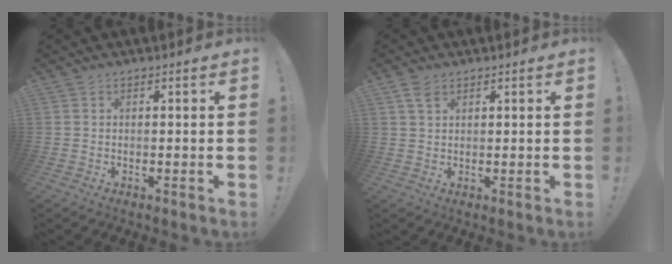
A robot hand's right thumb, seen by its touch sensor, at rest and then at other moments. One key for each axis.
{"total": 3.5, "fx": 2.1, "fy": 1.7, "fz": 2.1, "tx": -0.042, "ty": -0.003, "tz": 0.040}